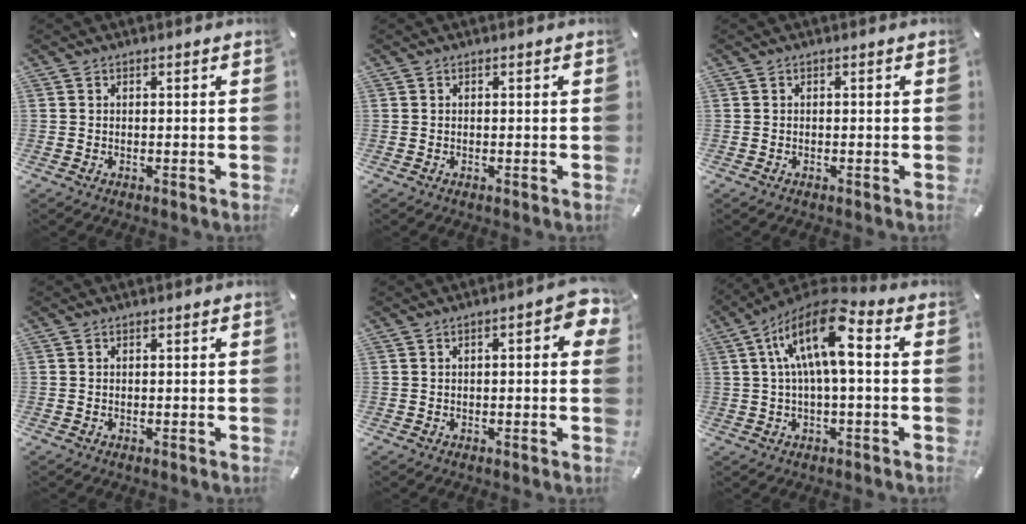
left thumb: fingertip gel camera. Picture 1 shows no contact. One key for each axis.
{"total": 0.0}
{"total": 0.6, "fx": -0.4, "fy": 0.2, "fz": 0.3, "tx": -0.008, "ty": -0.002, "tz": -0.007}
{"total": 0.0}
{"total": 5.4, "fx": 0.5, "fy": 2.1, "fz": 5.0, "tx": -0.058, "ty": -0.002, "tz": 0.006}
{"total": 15.4, "fx": 3.0, "fy": 6.1, "fz": 13.8, "tx": -0.259, "ty": -0.007, "tz": 0.048}